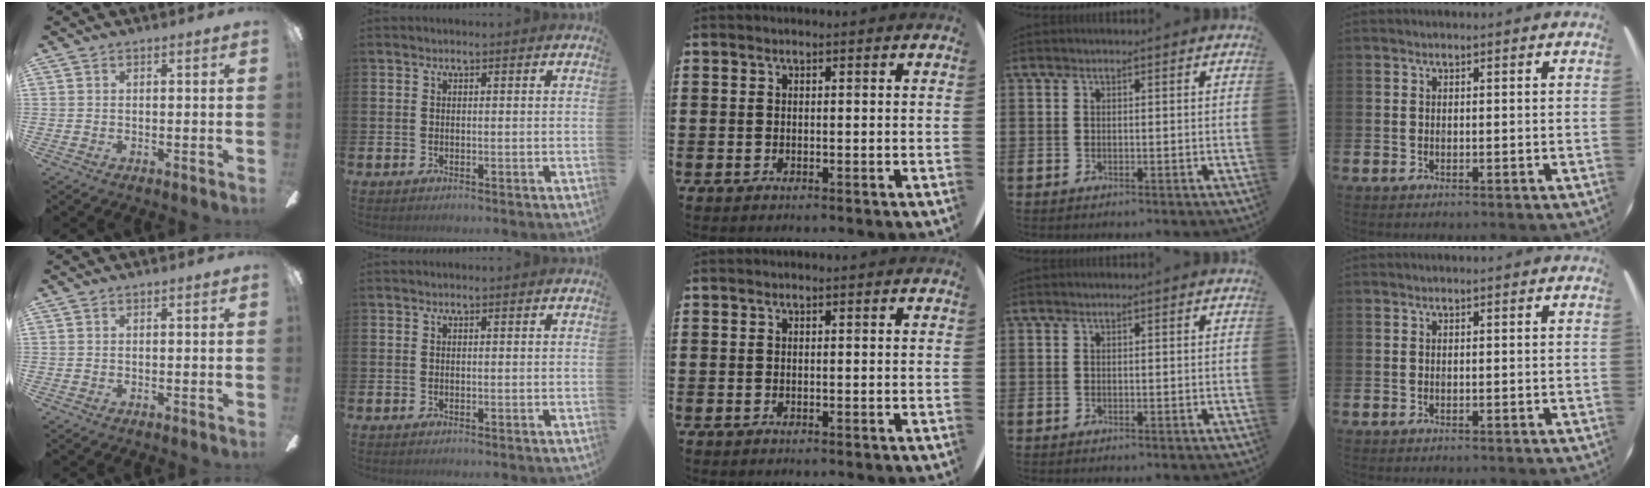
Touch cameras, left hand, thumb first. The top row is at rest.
{}